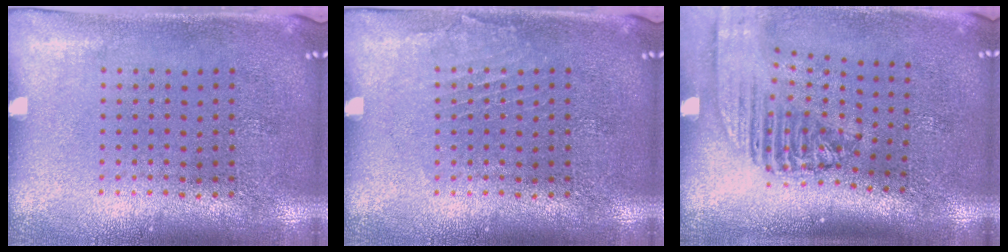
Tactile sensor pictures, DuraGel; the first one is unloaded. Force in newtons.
{"total": 1.0, "press": 1.0, "slide": 0.1}
{"total": 2.3, "press": 1.7, "slide": 1.5}